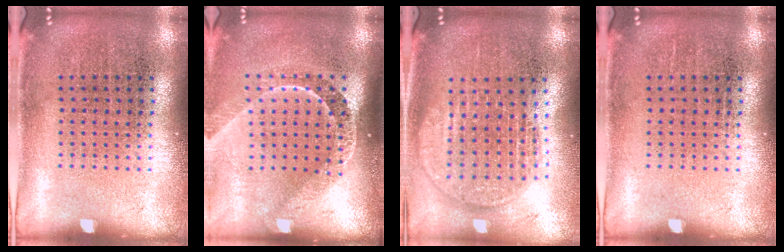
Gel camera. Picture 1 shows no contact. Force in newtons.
{"total": 2.1, "press": 1.5, "slide": 1.5}
{"total": 1.8, "press": 1.5, "slide": 0.9}
{"total": 0.0}